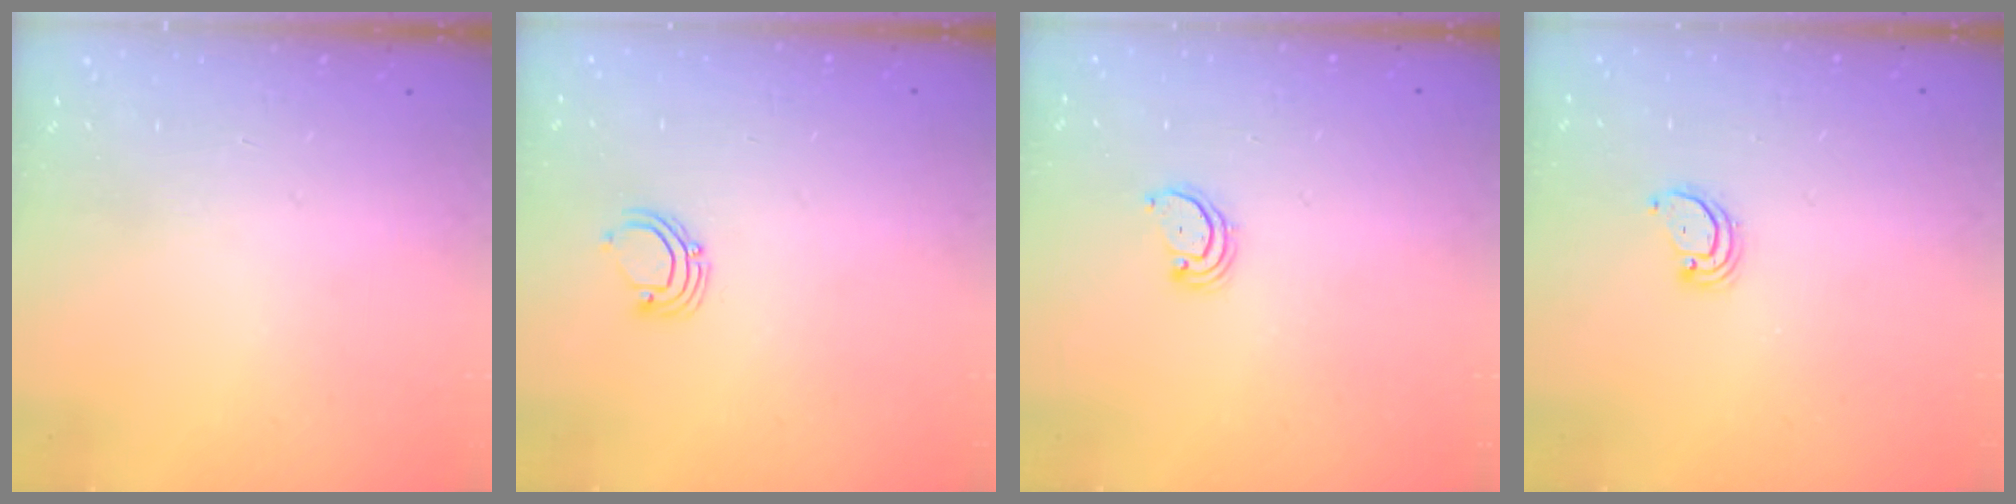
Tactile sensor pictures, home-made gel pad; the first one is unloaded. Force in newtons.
{"total": 3.8, "press": 3.8, "slide": 0.3}
{"total": 2.8, "press": 2.8, "slide": 0.3}
{"total": 2.6, "press": 2.6, "slide": 0.1}